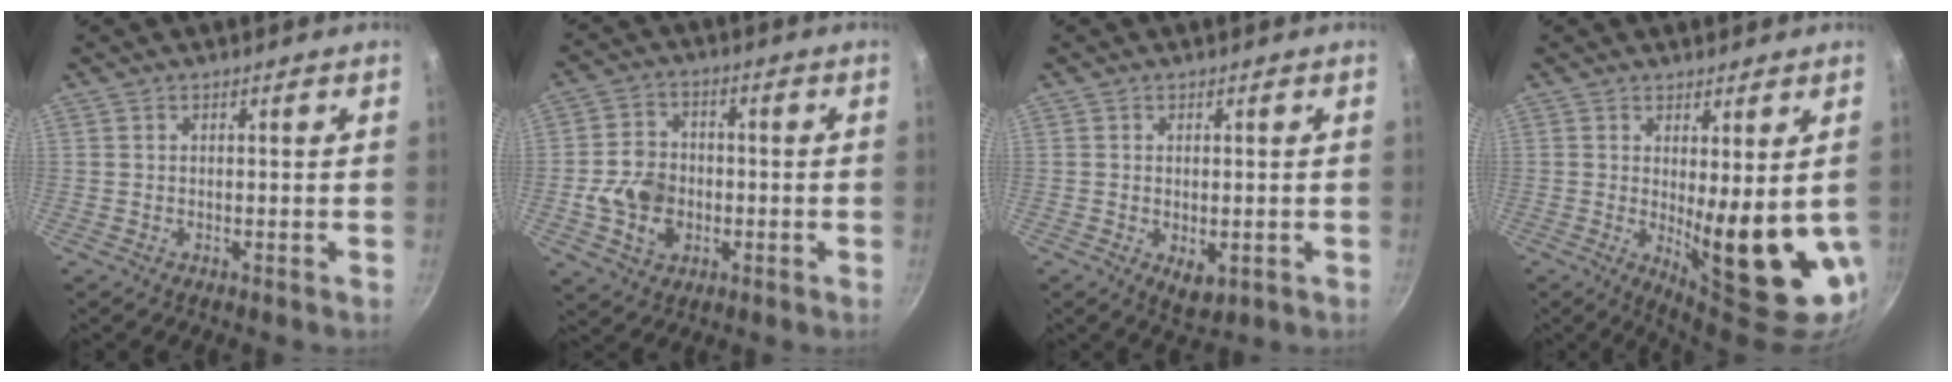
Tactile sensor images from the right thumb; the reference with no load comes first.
{"total": 9.7, "force": [-1.9, 7.7, 5.6], "torque": [-0.079, 0.020, -0.038]}
{"total": 4.0, "force": [-0.7, 2.3, 3.2], "torque": [-0.043, -0.012, -0.004]}
{"total": 13.7, "force": [0.0, 4.2, 13.0], "torque": [-0.166, -0.033, 0.017]}